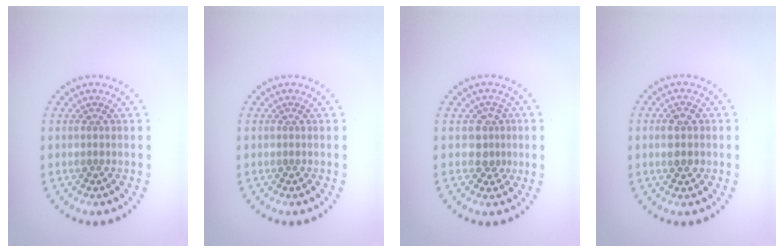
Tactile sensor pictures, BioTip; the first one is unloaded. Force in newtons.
{"total": 0.0}
{"total": 2.0, "press": 1.7, "slide": 1.1}
{"total": 2.7, "press": 2.7, "slide": 0.2}